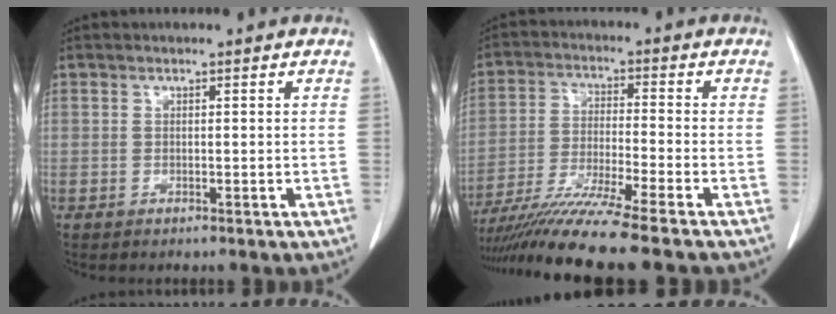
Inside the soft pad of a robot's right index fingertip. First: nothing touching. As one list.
[{"total": 12.9, "force": [-10.6, -1.9, 7.1], "torque": [-0.120, -0.036, -0.182]}]